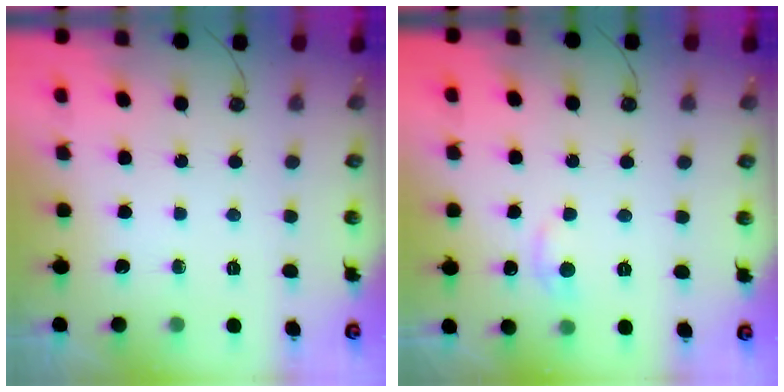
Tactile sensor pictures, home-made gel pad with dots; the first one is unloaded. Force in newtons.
{"total": 1.0, "press": 0.2, "slide": 1.0}